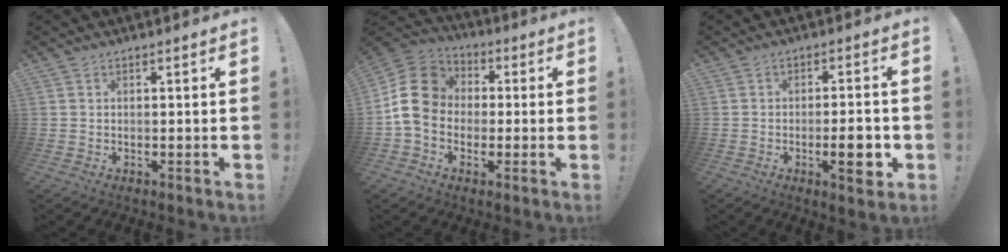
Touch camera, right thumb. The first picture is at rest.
{"total": 14.6, "force": [0.0, 12.2, 8.1], "torque": [-0.134, 0.019, 0.010]}
{"total": 8.4, "force": [-2.7, 2.0, 7.7], "torque": [-0.106, 0.005, -0.042]}